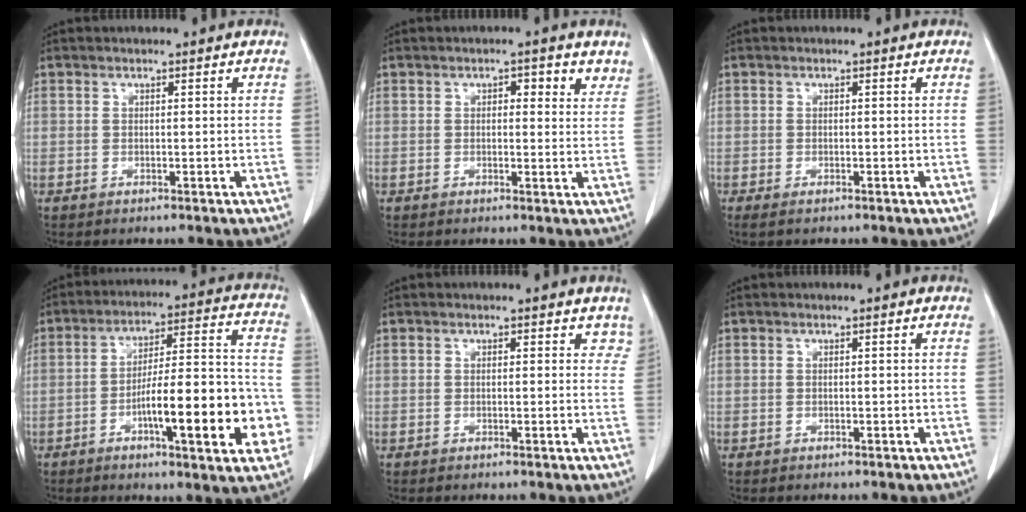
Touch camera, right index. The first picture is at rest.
{"total": 3.9, "force": [1.9, 2.0, 2.8], "torque": [-0.023, 0.007, 0.018]}
{"total": 1.1, "force": [-0.6, 0.3, 0.8], "torque": [-0.015, -0.002, -0.010]}
{"total": 18.4, "force": [-5.7, 3.2, 17.2], "torque": [-0.232, 0.020, -0.079]}
{"total": 2.1, "force": [1.3, 1.5, 0.8], "torque": [0.014, -0.001, -0.001]}
{"total": 0.0}